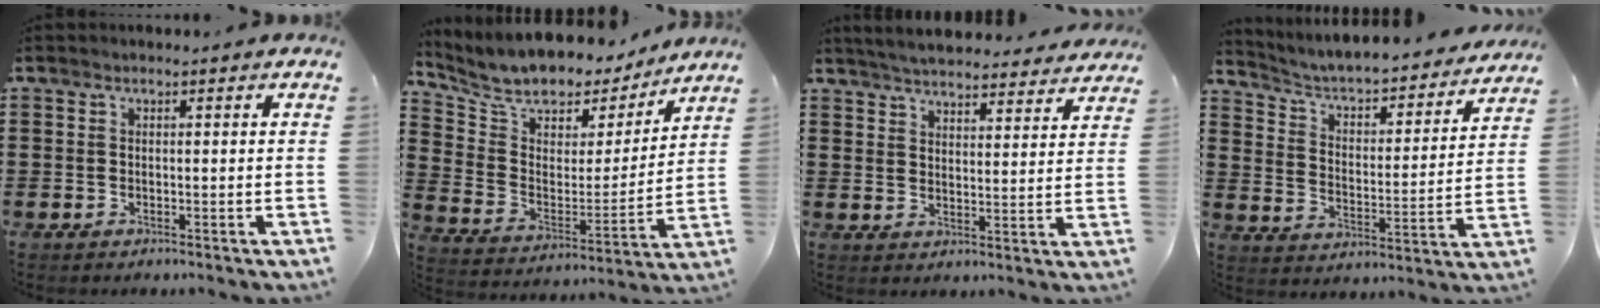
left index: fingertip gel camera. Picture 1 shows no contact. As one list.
[{"total": 7.7, "force": [6.9, 3.1, 1.5], "torque": [-0.068, -0.052, 0.117]}, {"total": 4.9, "force": [4.9, 0.0, 0.8], "torque": [-0.035, -0.027, 0.086]}, {"total": 3.9, "force": [3.6, 0.5, 1.4], "torque": [-0.047, -0.034, 0.051]}]